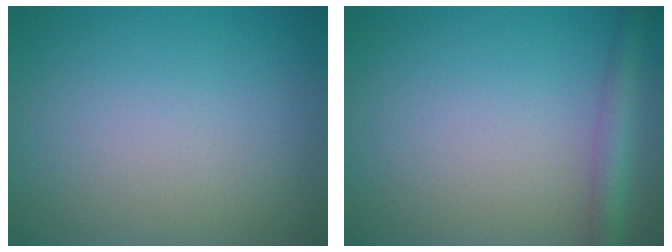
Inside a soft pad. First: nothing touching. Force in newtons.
{"total": 2.9, "press": 2.9, "slide": 0.1}